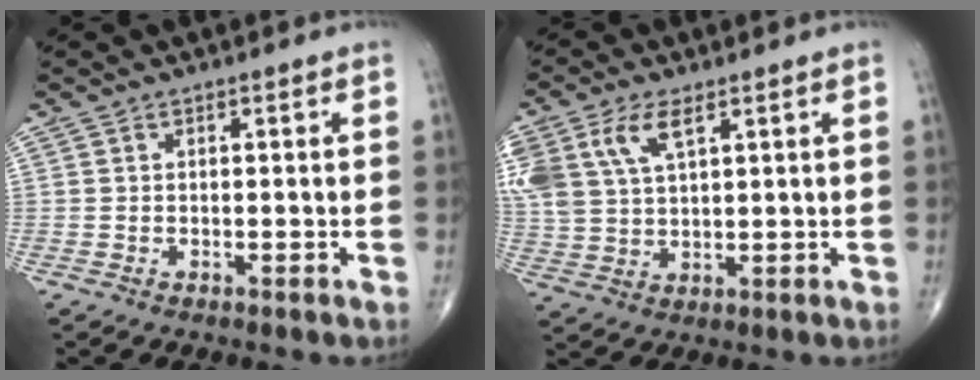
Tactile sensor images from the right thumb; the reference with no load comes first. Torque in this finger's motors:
{"motor_torque": [0.21, 1.27, 1.14, 0.69, 0.12]}